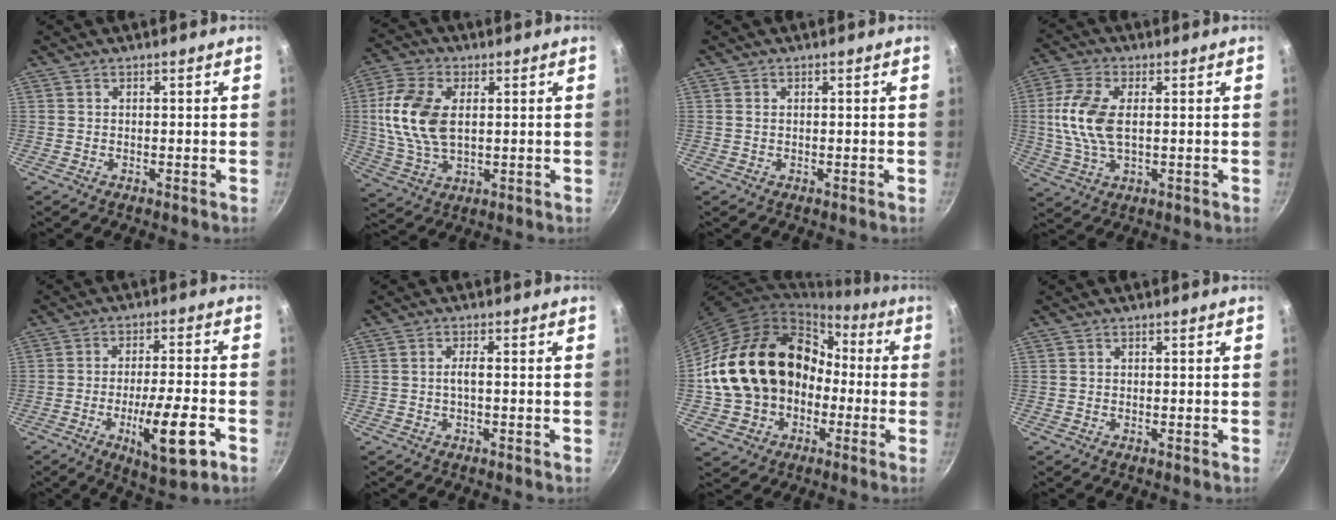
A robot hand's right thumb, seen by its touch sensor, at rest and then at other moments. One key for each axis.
{"total": 13.3, "fx": 1.8, "fy": 7.9, "fz": 10.6, "tx": -0.204, "ty": -0.001, "tz": 0.033}
{"total": 0.6, "fx": 0.2, "fy": 0.4, "fz": 0.4, "tx": -0.008, "ty": 0.000, "tz": 0.003}
{"total": 11.6, "fx": 1.1, "fy": 6.4, "fz": 9.6, "tx": -0.198, "ty": 0.005, "tz": 0.018}
{"total": 13.2, "fx": -5.1, "fy": 3.2, "fz": 11.8, "tx": -0.184, "ty": 0.017, "tz": -0.076}
{"total": 1.9, "fx": -0.2, "fy": 0.4, "fz": 1.8, "tx": -0.040, "ty": 0.008, "tz": -0.005}
{"total": 20.1, "fx": -1.1, "fy": 16.2, "fz": 11.9, "tx": -0.174, "ty": 0.062, "tz": -0.002}
{"total": 0.0}